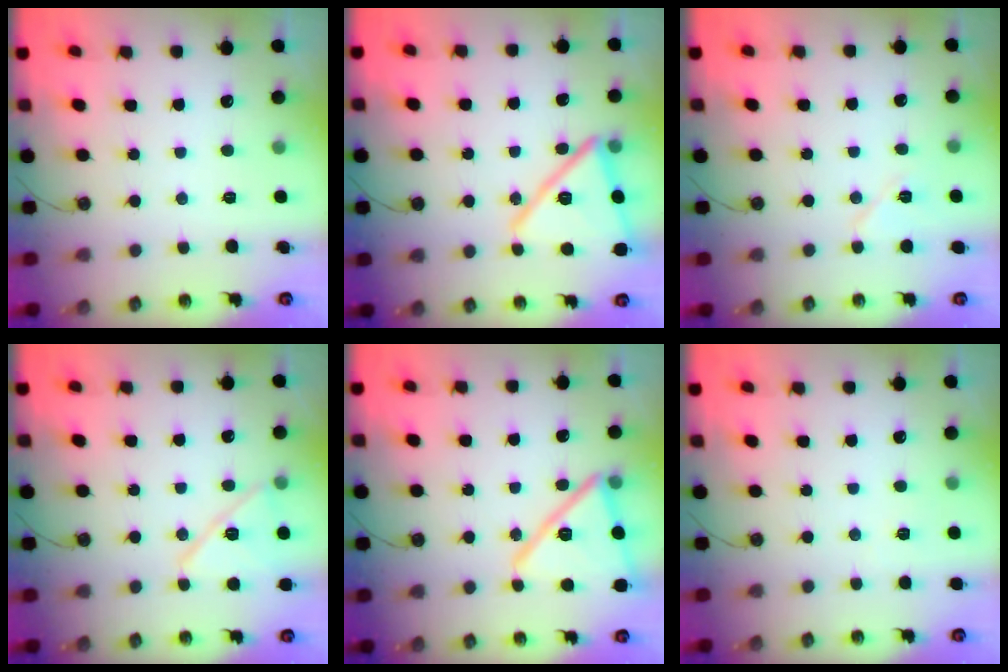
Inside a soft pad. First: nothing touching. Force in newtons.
{"total": 18.4, "press": 18.4, "slide": 1.1}
{"total": 8.5, "press": 5.0, "slide": 7.0}
{"total": 12.5, "press": 12.4, "slide": 1.6}
{"total": 17.0, "press": 17.0, "slide": 1.5}
{"total": 2.2, "press": 2.1, "slide": 0.7}